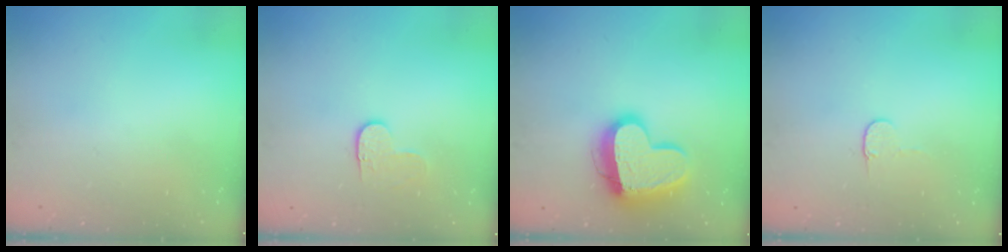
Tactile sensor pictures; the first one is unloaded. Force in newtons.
{"total": 3.4, "press": 3.4, "slide": 0.3}
{"total": 16.7, "press": 16.6, "slide": 1.4}
{"total": 3.8, "press": 3.8, "slide": 0.4}